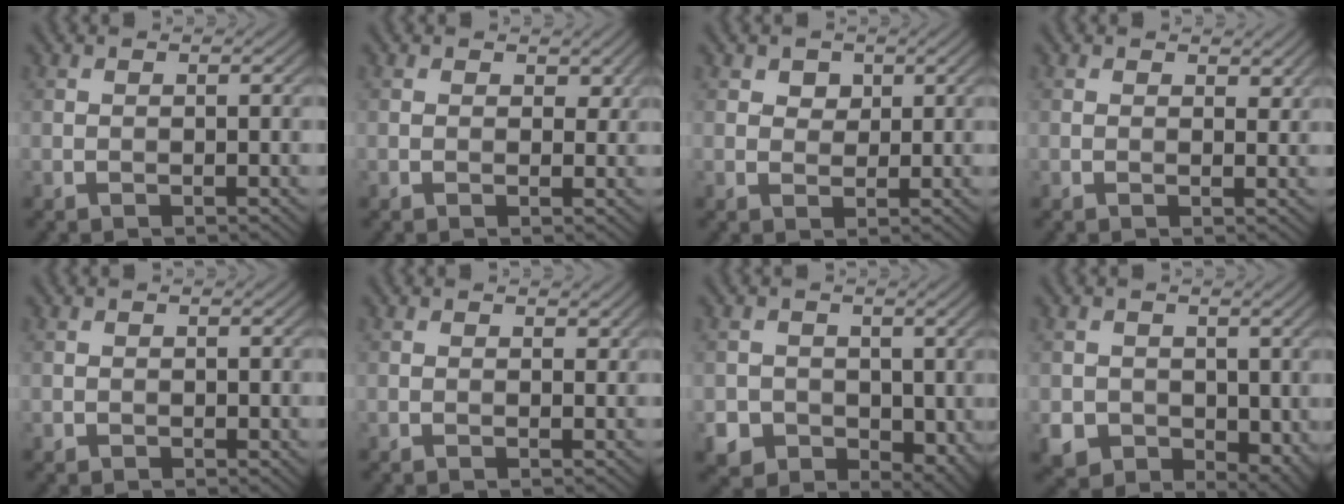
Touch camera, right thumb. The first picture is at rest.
{"total": 1.6, "force": [0.8, 1.1, 0.8], "torque": [-0.014, -0.005, 0.012]}
{"total": 2.5, "force": [1.3, 1.9, 1.1], "torque": [-0.023, -0.004, 0.018]}
{"total": 1.6, "force": [1.1, 0.8, 0.9], "torque": [-0.013, -0.003, 0.019]}
{"total": 0.7, "force": [0.1, 0.7, 0.3], "torque": [-0.005, -0.005, 0.004]}
{"total": 0.9, "force": [0.7, 0.5, 0.5], "torque": [-0.006, -0.002, 0.012]}
{"total": 6.3, "force": [-0.4, 5.7, 2.8], "torque": [-0.064, -0.031, -0.007]}
{"total": 6.5, "force": [0.0, 5.6, 3.3], "torque": [-0.077, -0.037, 0.008]}